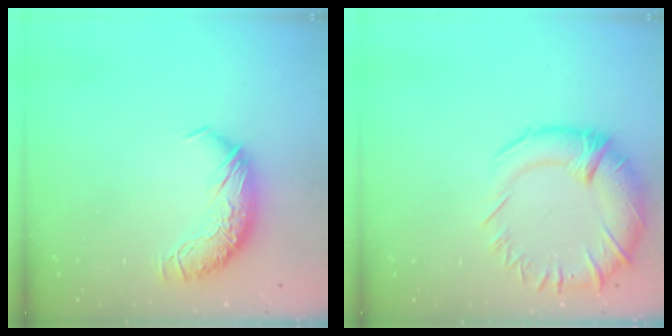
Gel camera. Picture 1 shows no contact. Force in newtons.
{"total": 5.6, "press": 3.8, "slide": 4.1}